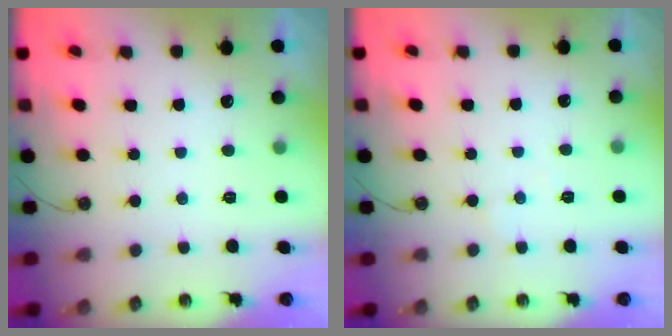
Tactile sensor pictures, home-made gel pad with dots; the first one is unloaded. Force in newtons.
{"total": 4.4, "press": 4.4, "slide": 0.7}